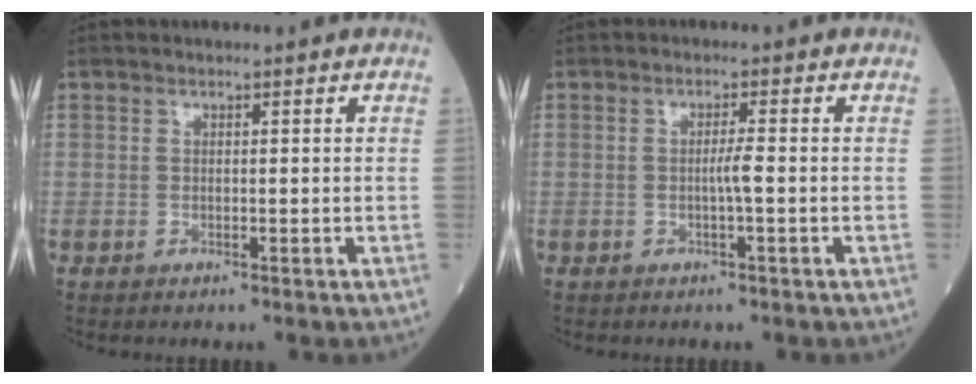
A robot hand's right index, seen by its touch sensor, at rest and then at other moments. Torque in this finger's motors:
{"motor_torque": [0.29, -0.02, 0.24, 0.06]}